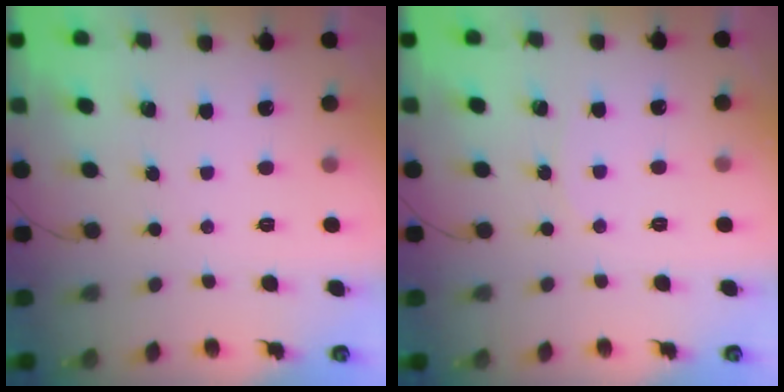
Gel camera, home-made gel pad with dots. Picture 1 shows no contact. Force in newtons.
{"total": 3.9, "press": 3.1, "slide": 2.3}